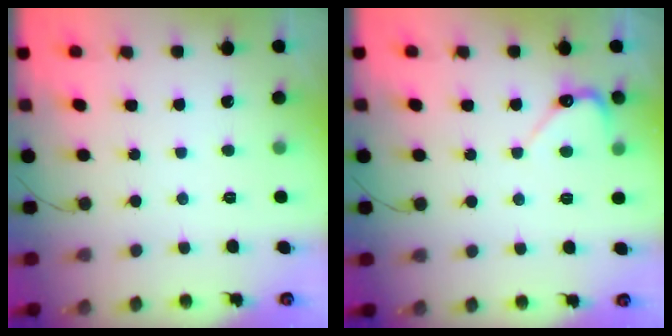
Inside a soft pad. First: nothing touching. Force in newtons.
{"total": 4.2, "press": 4.2, "slide": 0.4}